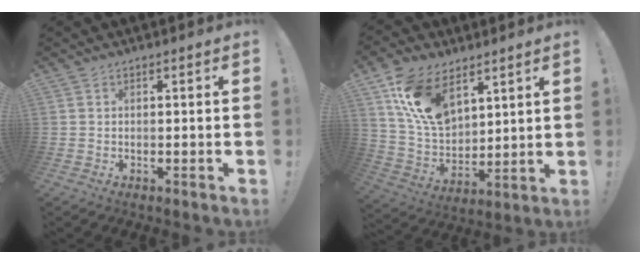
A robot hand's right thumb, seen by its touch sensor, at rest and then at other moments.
{"total": 16.6, "force": [9.0, 10.2, 9.5], "torque": [-0.189, -0.045, 0.171]}